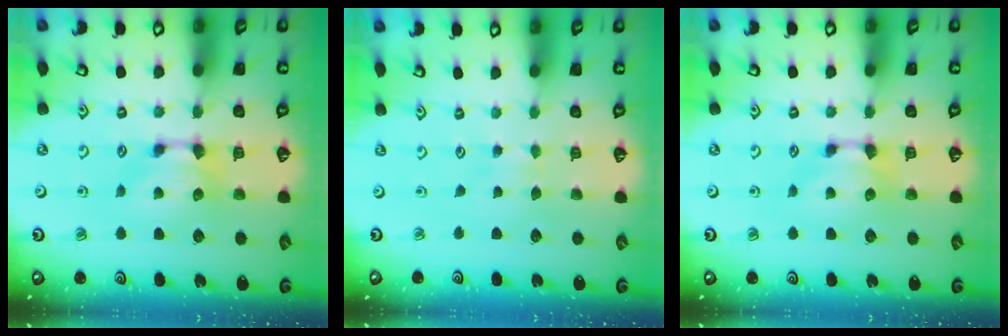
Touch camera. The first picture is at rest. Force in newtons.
{"total": 3.1, "press": 3.1, "slide": 0.3}
{"total": 0.0}